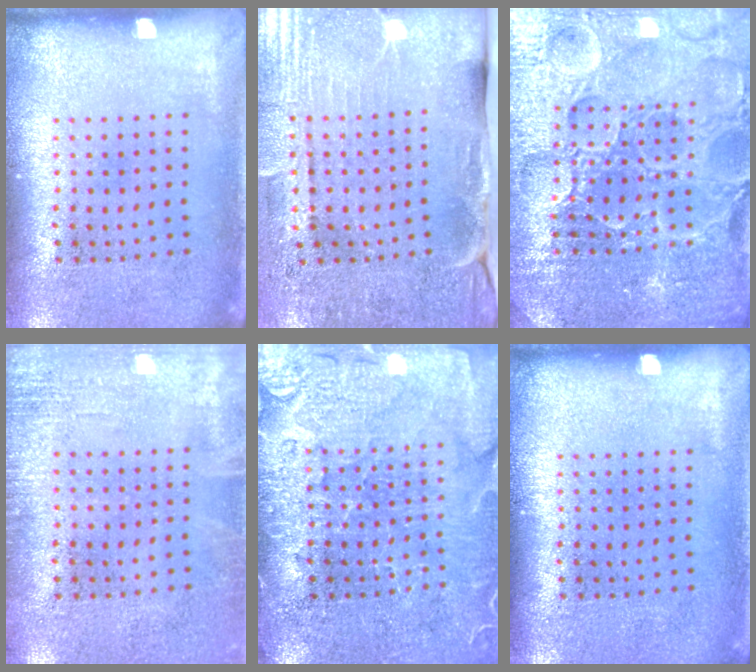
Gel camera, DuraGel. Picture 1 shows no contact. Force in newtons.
{"total": 3.7, "press": 3.5, "slide": 1.2}
{"total": 5.5, "press": 5.1, "slide": 2.0}
{"total": 1.7, "press": 1.7, "slide": 0.3}
{"total": 3.6, "press": 3.4, "slide": 1.2}
{"total": 0.0}